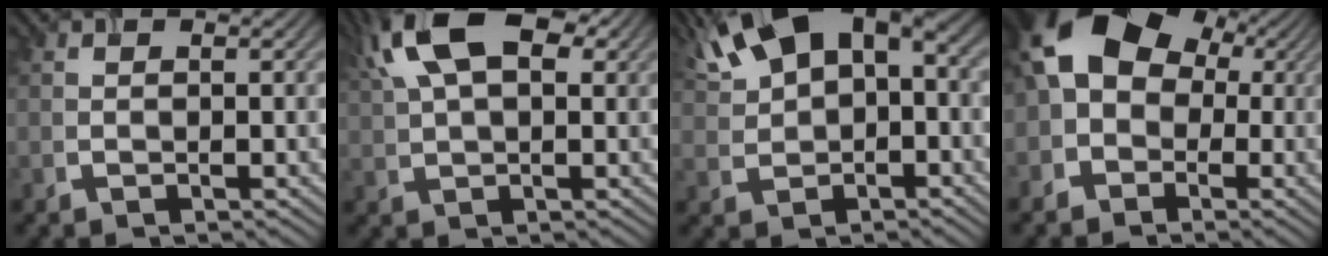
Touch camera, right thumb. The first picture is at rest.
{"total": 12.2, "force": [4.5, 6.1, 9.5], "torque": [-0.195, 0.026, 0.075]}
{"total": 14.7, "force": [4.8, 8.2, 11.1], "torque": [-0.214, 0.020, 0.090]}
{"total": 14.7, "force": [1.5, 12.0, 8.3], "torque": [-0.161, 0.038, 0.007]}